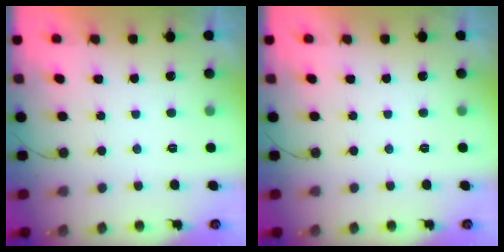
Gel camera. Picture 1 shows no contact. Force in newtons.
{"total": 0.0}